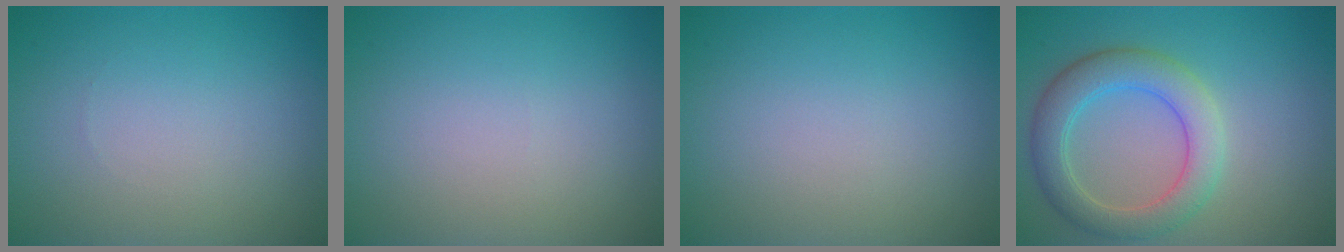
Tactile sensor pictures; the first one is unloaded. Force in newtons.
{"total": 0.0}
{"total": 0.0}
{"total": 5.0, "press": 5.0, "slide": 0.2}